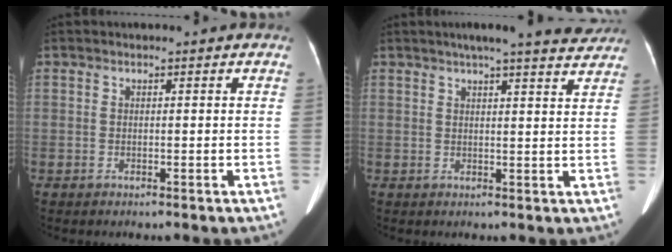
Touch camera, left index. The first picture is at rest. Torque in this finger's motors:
{"motor_torque": [0.08, -0.15, 0.01, 0.01]}